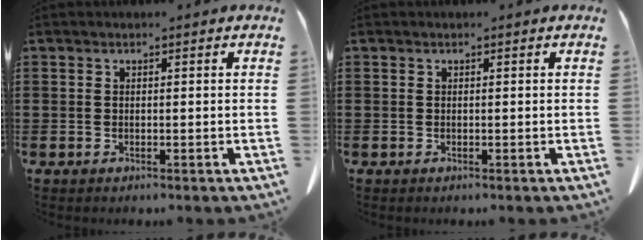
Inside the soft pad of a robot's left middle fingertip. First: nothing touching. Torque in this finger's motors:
{"motor_torque": [0.00, 0.00, 0.00, 0.01]}